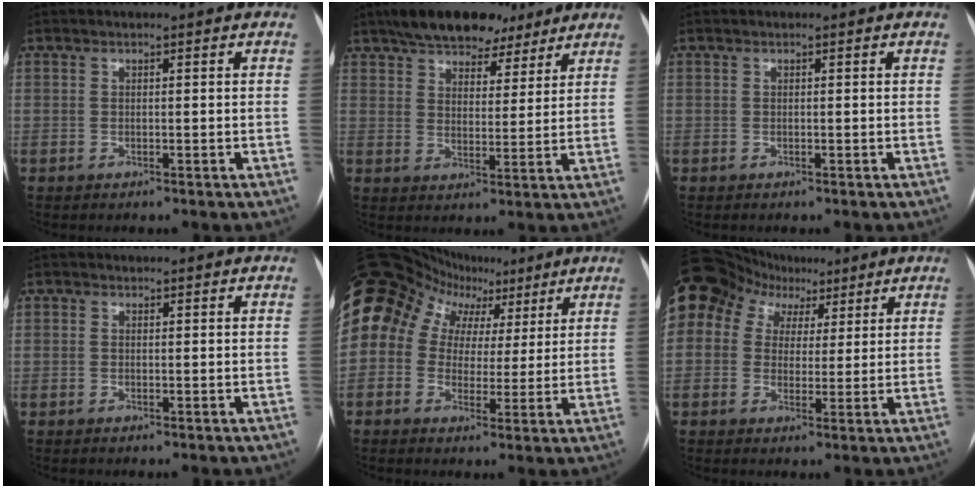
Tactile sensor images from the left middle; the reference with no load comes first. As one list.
[{"total": 14.1, "force": [10.8, 6.4, 6.4], "torque": [-0.099, 0.035, 0.164]}, {"total": 0.0}, {"total": 1.5, "force": [-0.7, -1.1, -0.7], "torque": [0.010, -0.010, -0.012]}, {"total": 14.6, "force": [6.6, 11.3, 6.5], "torque": [-0.136, 0.071, 0.110]}, {"total": 20.7, "force": [10.4, 15.8, 8.4], "torque": [-0.259, 0.100, 0.196]}]